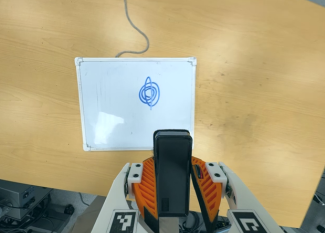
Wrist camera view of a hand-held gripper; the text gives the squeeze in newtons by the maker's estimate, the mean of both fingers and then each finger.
{"total": 5.5, "left": 4.4, "right": 6.5}